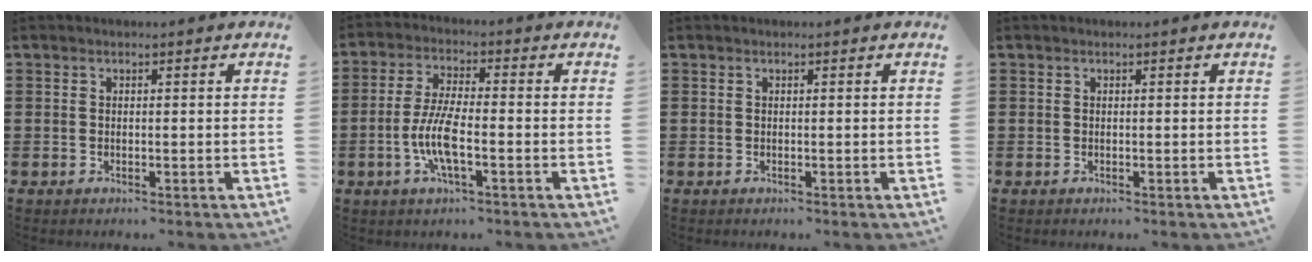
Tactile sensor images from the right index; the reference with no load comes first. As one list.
[{"total": 7.2, "force": [-2.2, 1.9, 6.6], "torque": [-0.153, -0.012, -0.048]}, {"total": 0.0}, {"total": 0.0}]